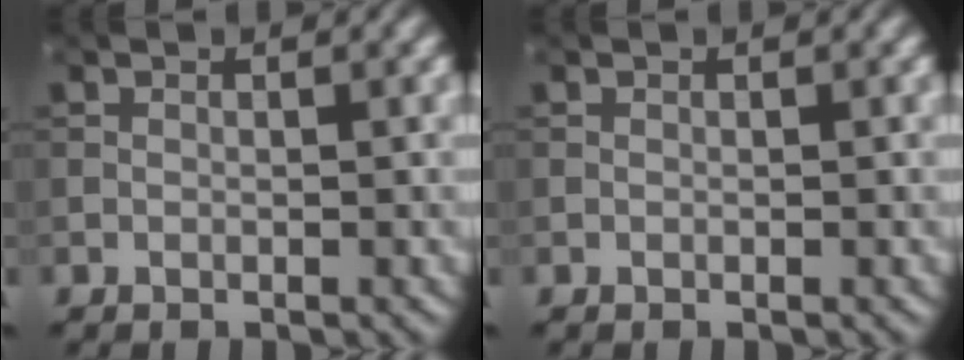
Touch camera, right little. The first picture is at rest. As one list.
[{"total": 0.0}]